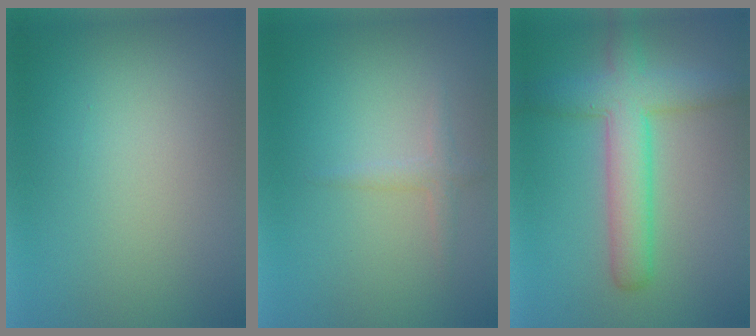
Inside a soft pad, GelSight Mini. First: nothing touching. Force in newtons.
{"total": 1.3, "press": 1.3, "slide": 0.0}
{"total": 5.9, "press": 5.9, "slide": 0.3}